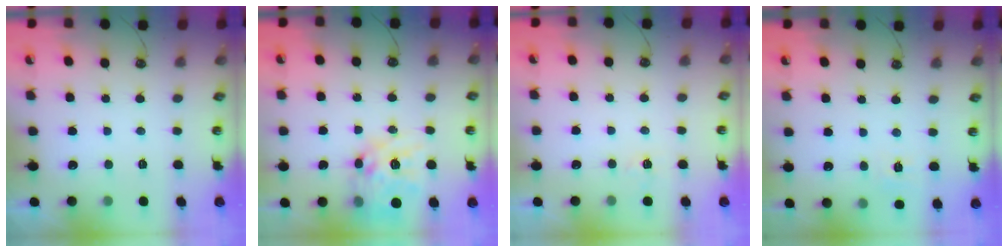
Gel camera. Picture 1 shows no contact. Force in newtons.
{"total": 15.6, "press": 15.6, "slide": 1.4}
{"total": 3.4, "press": 3.3, "slide": 0.5}
{"total": 4.6, "press": 4.6, "slide": 0.3}